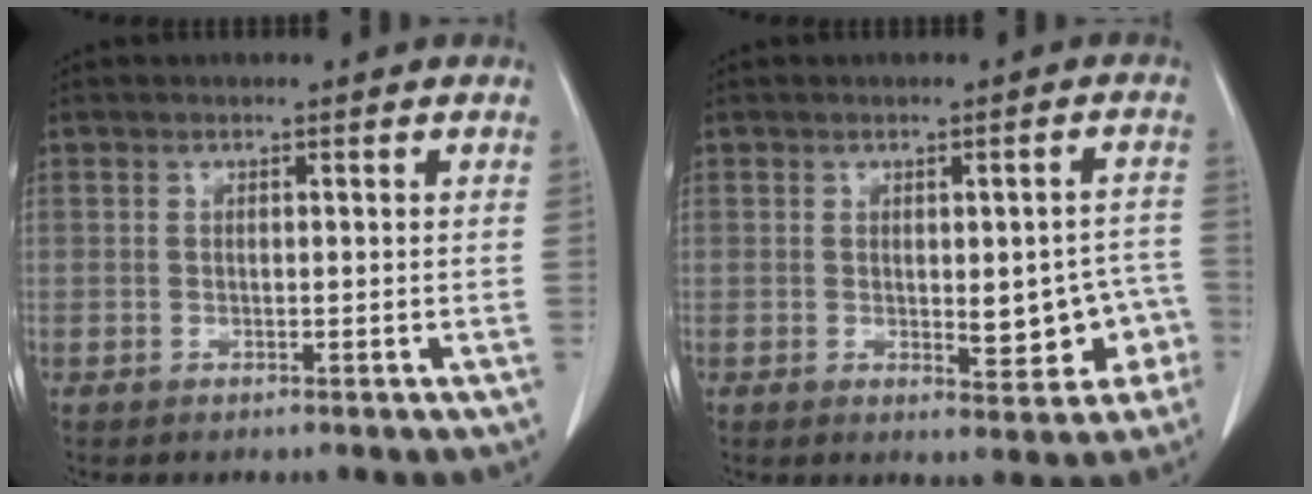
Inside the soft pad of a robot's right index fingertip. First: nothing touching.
{"total": 7.5, "force": [-1.7, 3.1, 6.5], "torque": [-0.067, 0.018, -0.012]}